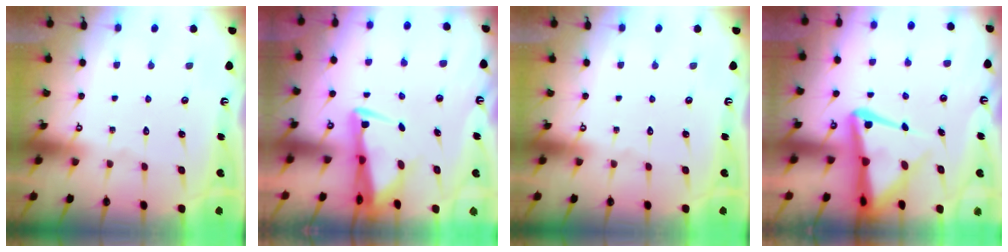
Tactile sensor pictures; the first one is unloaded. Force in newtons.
{"total": 4.3, "press": 4.2, "slide": 1.2}
{"total": 0.0}
{"total": 9.0, "press": 9.0, "slide": 1.0}